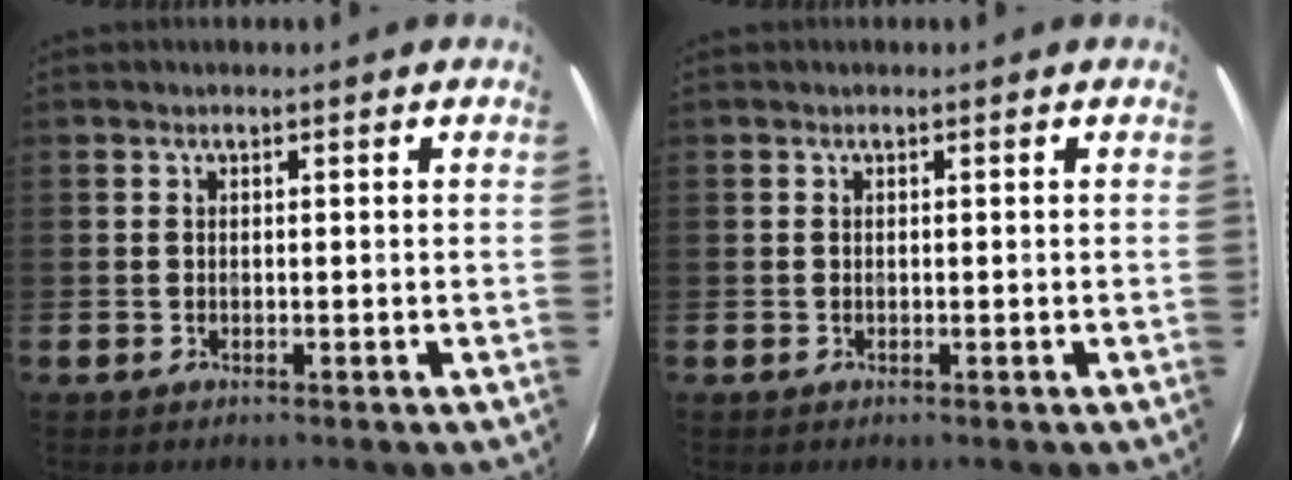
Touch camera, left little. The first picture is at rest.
{"total": 0.0}